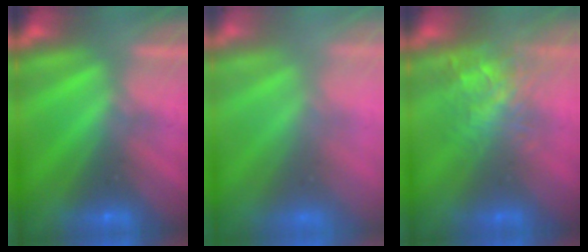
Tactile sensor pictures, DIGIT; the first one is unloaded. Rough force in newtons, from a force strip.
{"total": 8.7}
{"total": 3.7}